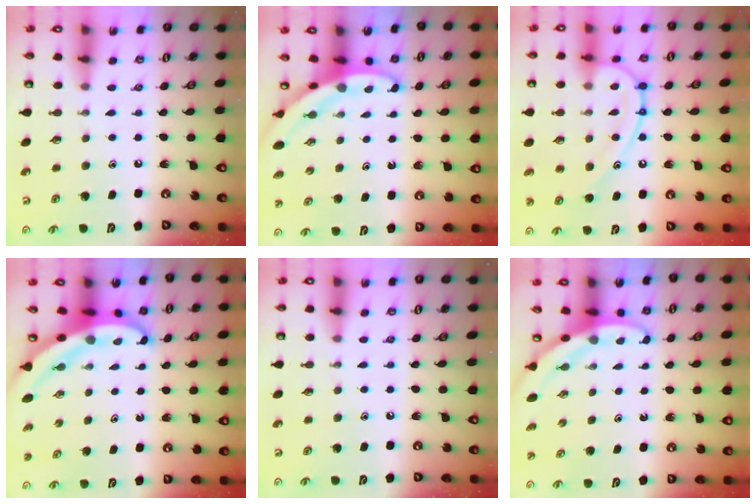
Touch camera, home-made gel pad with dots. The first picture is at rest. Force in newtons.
{"total": 3.8, "press": 3.8, "slide": 0.2}
{"total": 17.0, "press": 16.9, "slide": 1.7}
{"total": 5.3, "press": 5.2, "slide": 0.7}
{"total": 0.0}
{"total": 2.9, "press": 2.9, "slide": 0.1}